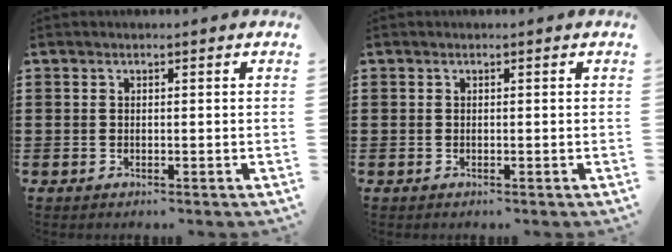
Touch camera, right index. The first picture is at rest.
{"total": 0.0}